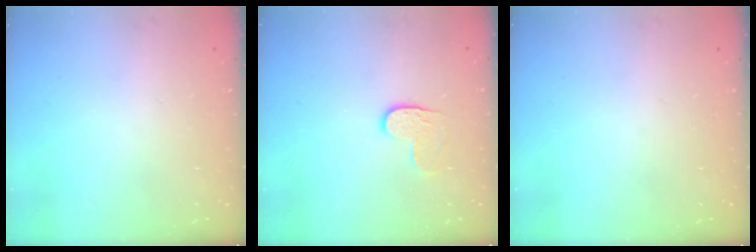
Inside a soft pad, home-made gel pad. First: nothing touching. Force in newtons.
{"total": 4.7, "press": 4.7, "slide": 0.2}
{"total": 0.0}